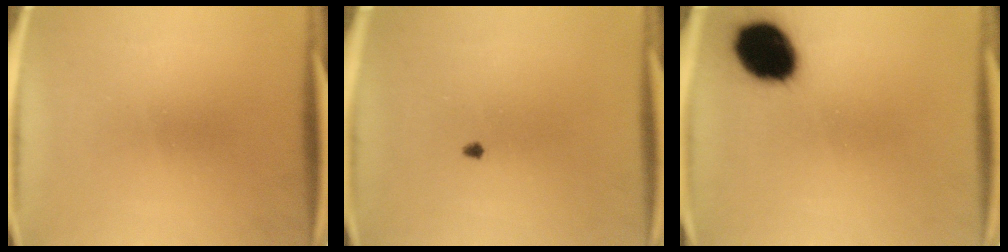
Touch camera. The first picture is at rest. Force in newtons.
{"total": 0.7}
{"total": 15.6}